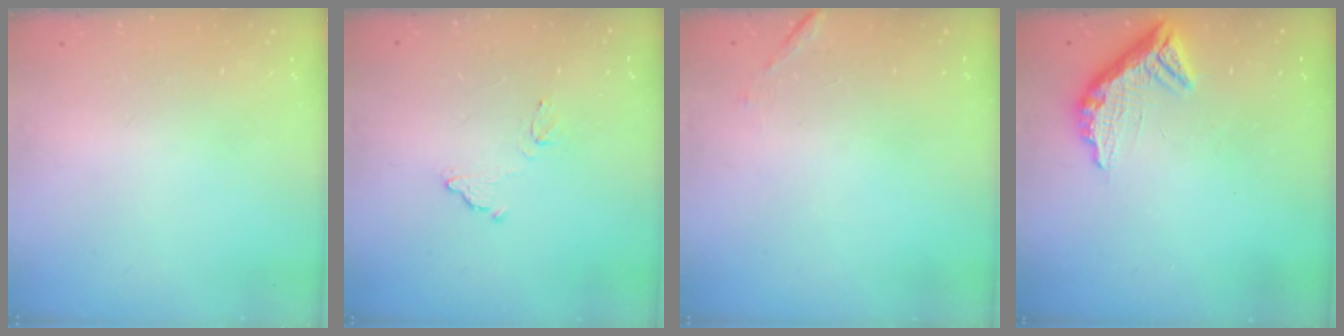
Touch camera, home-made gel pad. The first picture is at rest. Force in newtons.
{"total": 8.6, "press": 8.6, "slide": 0.5}
{"total": 6.2, "press": 6.2, "slide": 0.2}
{"total": 10.8, "press": 10.8, "slide": 0.8}